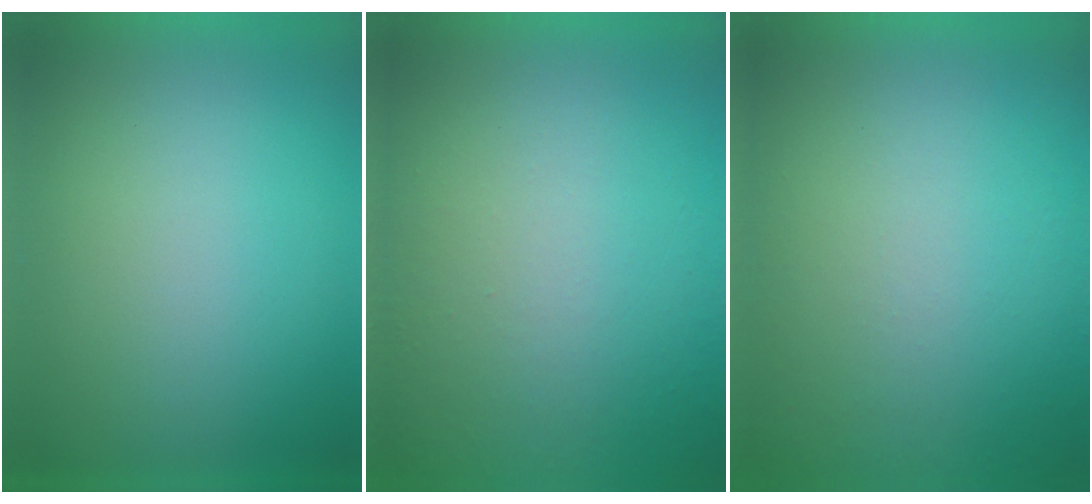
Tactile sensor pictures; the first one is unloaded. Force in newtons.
{"total": 8.4}
{"total": 6.0}